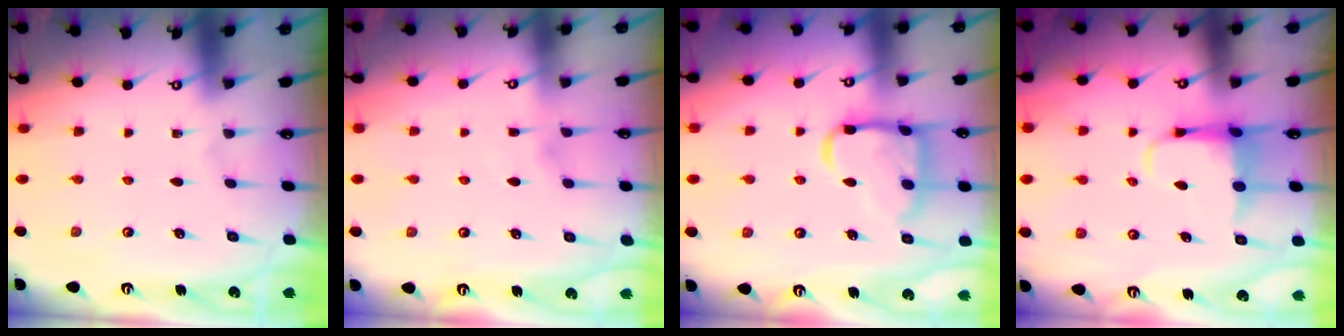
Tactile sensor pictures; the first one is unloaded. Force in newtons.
{"total": 1.9, "press": 1.9, "slide": 0.4}
{"total": 15.5, "press": 15.4, "slide": 1.3}
{"total": 5.8, "press": 5.6, "slide": 1.2}